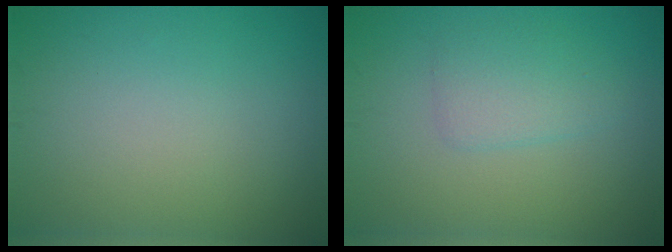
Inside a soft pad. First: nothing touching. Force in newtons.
{"total": 2.3, "press": 2.3, "slide": 0.1}